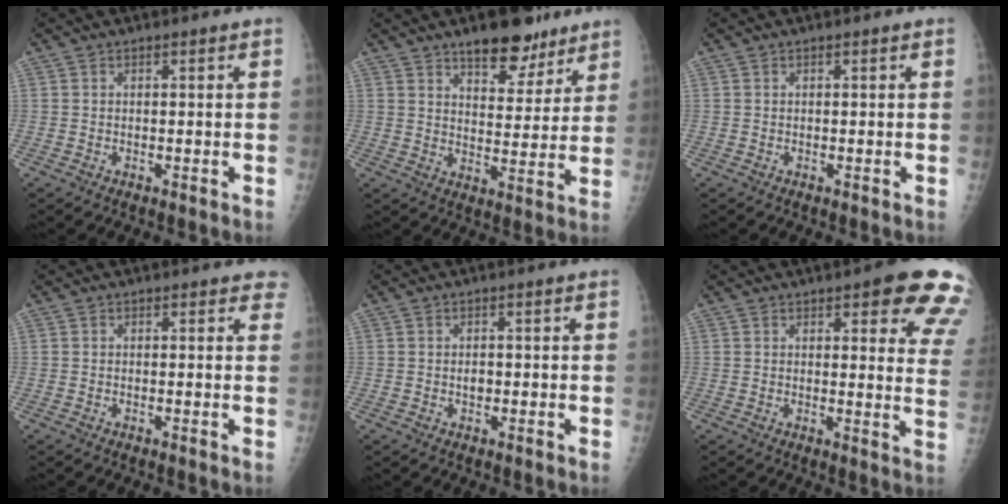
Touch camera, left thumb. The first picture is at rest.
{"total": 11.6, "force": [8.4, 5.0, 6.4], "torque": [-0.050, -0.051, 0.124]}
{"total": 0.0}
{"total": 1.7, "force": [1.3, 0.9, 0.4], "torque": [0.017, -0.004, 0.000]}
{"total": 1.3, "force": [-0.1, 0.9, 0.9], "torque": [-0.009, 0.002, -0.001]}
{"total": 14.7, "force": [8.4, 4.4, 11.3], "torque": [-0.097, -0.036, 0.084]}